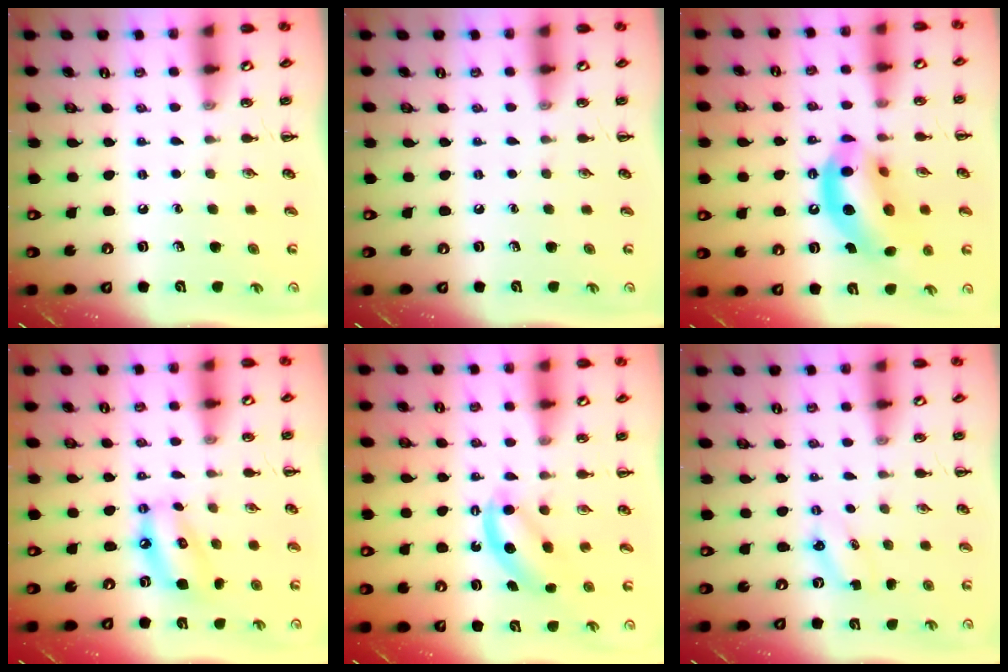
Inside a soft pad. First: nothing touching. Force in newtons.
{"total": 0.0}
{"total": 16.3, "press": 15.7, "slide": 4.1}
{"total": 10.4, "press": 10.1, "slide": 2.6}
{"total": 5.4, "press": 5.4, "slide": 0.8}
{"total": 2.9, "press": 2.8, "slide": 0.7}